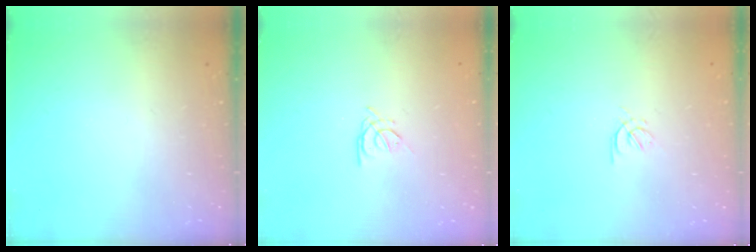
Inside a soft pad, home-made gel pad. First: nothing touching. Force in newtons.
{"total": 1.9, "press": 1.9, "slide": 0.4}
{"total": 2.1, "press": 2.0, "slide": 0.6}